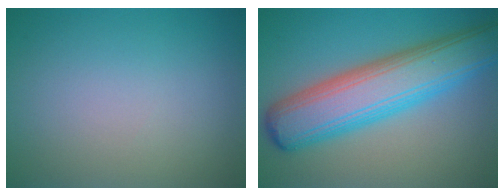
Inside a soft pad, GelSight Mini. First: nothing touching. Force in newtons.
{"total": 9.6, "press": 9.6, "slide": 0.3}